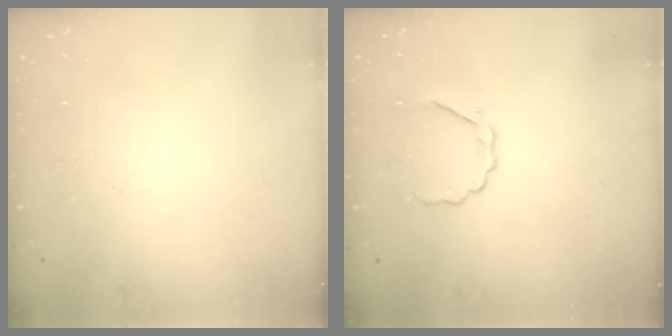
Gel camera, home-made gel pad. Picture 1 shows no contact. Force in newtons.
{"total": 3.6, "press": 3.4, "slide": 1.2}